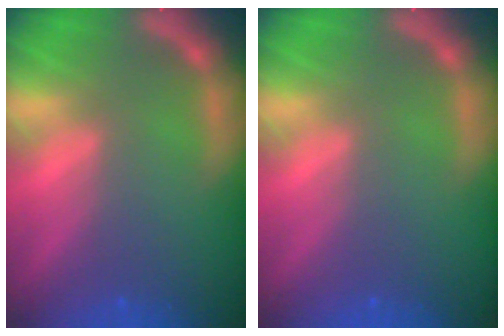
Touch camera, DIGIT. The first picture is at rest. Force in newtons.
{"total": 0.0}